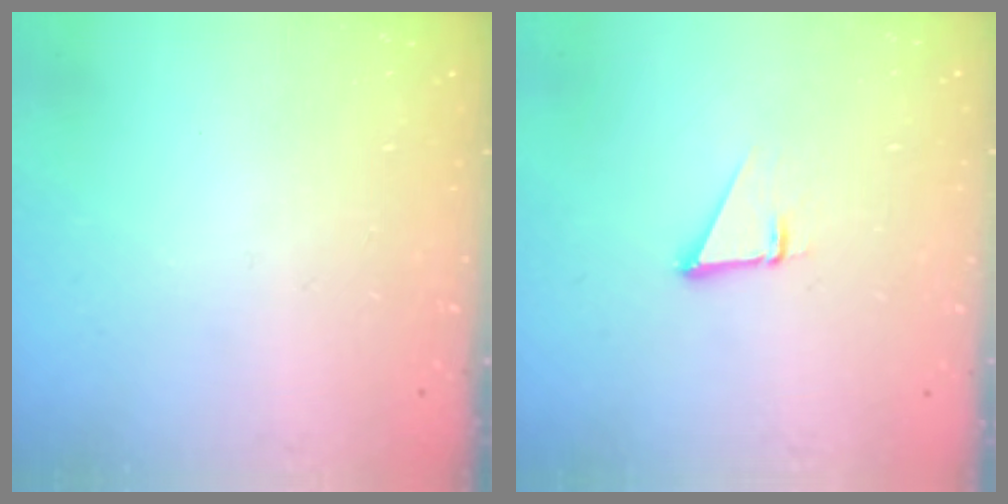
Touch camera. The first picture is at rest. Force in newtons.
{"total": 1.9, "press": 1.9, "slide": 0.0}